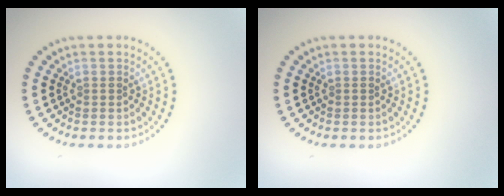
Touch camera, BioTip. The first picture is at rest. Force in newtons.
{"total": 0.0}